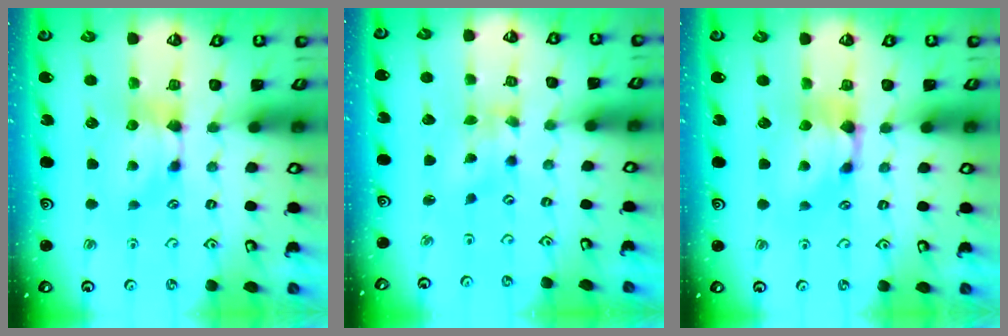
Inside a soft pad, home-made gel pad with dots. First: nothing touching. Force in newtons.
{"total": 1.5, "press": 1.0, "slide": 1.1}
{"total": 1.3, "press": 0.5, "slide": 1.2}